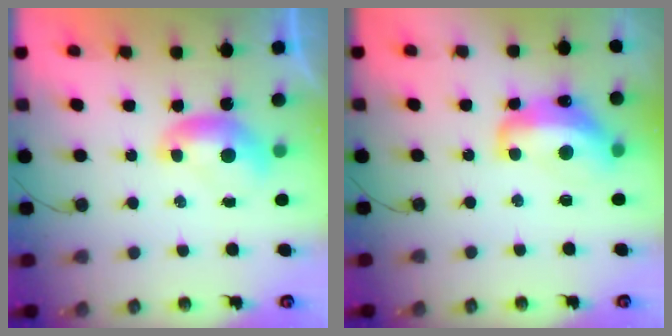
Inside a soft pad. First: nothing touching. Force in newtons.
{"total": 8.4, "press": 8.2, "slide": 1.7}